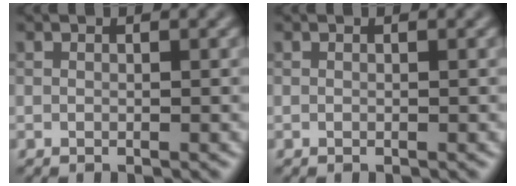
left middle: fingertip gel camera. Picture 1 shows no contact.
{"total": 0.0}